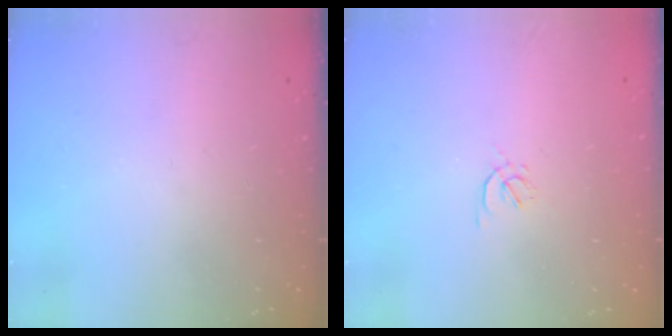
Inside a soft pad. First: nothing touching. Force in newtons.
{"total": 1.6, "press": 1.6, "slide": 0.4}